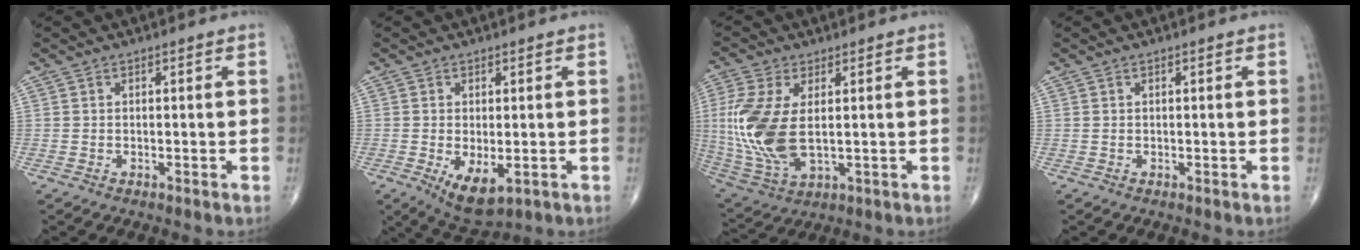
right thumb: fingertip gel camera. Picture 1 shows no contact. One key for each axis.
{"total": 6.9, "fx": -1.8, "fy": 3.2, "fz": 5.8, "tx": -0.095, "ty": -0.018, "tz": -0.018}
{"total": 15.2, "fx": 0.6, "fy": 7.8, "fz": 13.0, "tx": -0.306, "ty": -0.012, "tz": 0.024}
{"total": 0.0}